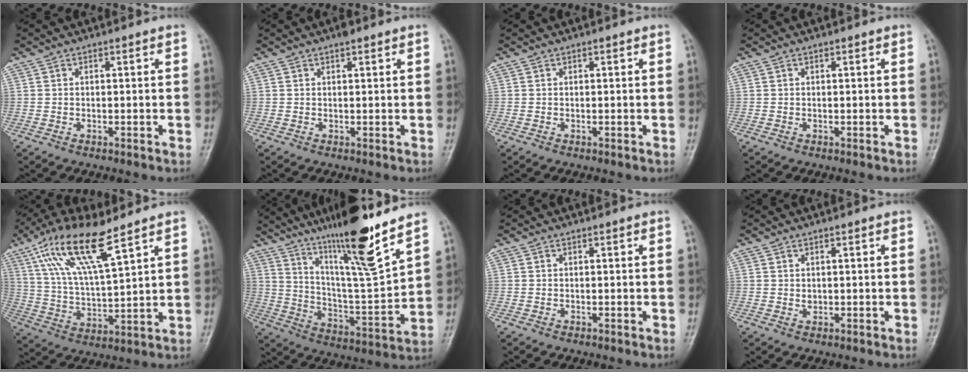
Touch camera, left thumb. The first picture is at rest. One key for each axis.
{"total": 1.3, "fx": 0.9, "fy": 0.4, "fz": 0.8, "tx": -0.006, "ty": -0.002, "tz": 0.011}
{"total": 0.0}
{"total": 0.0}
{"total": 14.9, "fx": 8.9, "fy": 3.6, "fz": 11.3, "tx": -0.219, "ty": -0.027, "tz": 0.181}
{"total": 19.1, "fx": 13.8, "fy": 0.8, "fz": 13.1, "tx": -0.198, "ty": -0.080, "tz": 0.241}
{"total": 0.0}
{"total": 0.8, "fx": 0.2, "fy": 0.6, "fz": 0.4, "tx": -0.003, "ty": -0.002, "tz": 0.006}